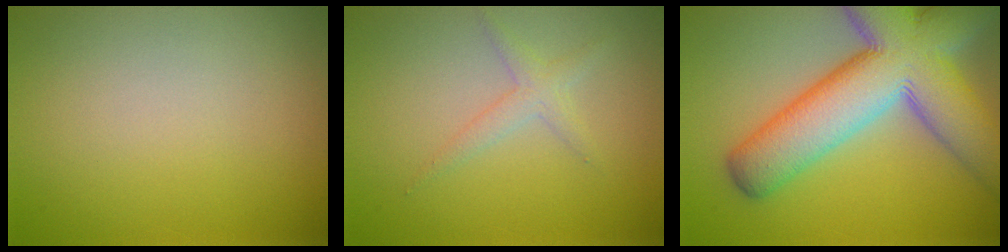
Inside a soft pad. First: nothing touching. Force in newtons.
{"total": 1.6, "press": 1.6, "slide": 0.1}
{"total": 13.1, "press": 13.1, "slide": 1.1}